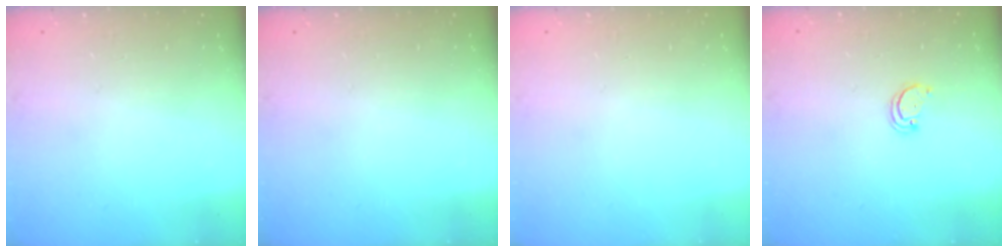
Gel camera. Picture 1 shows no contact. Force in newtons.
{"total": 0.0}
{"total": 0.0}
{"total": 1.5, "press": 1.5, "slide": 0.1}